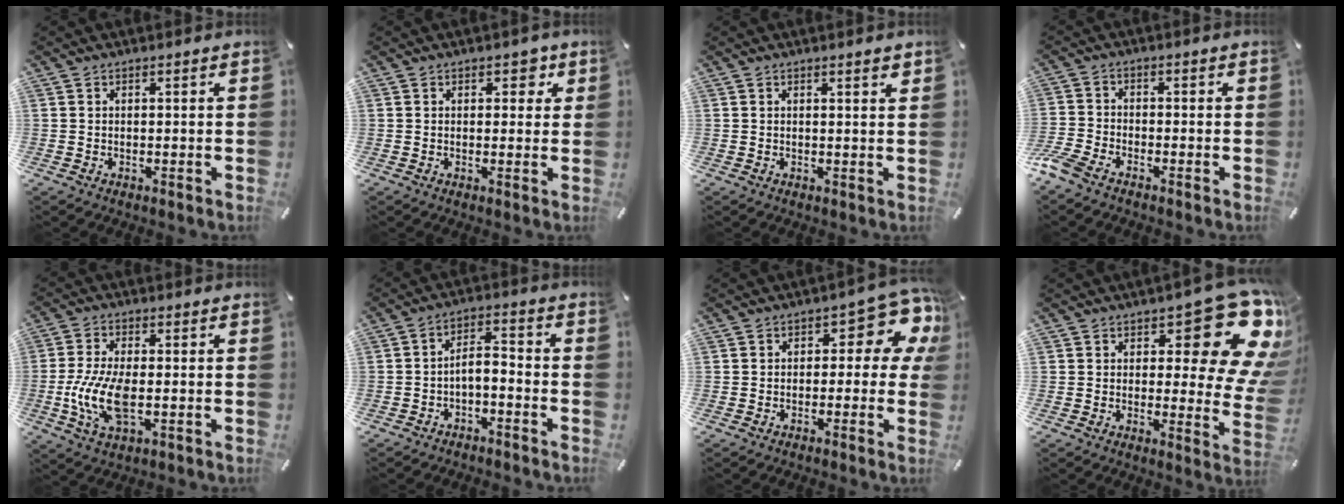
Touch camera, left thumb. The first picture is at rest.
{"total": 3.2, "force": [1.3, 2.2, 2.0], "torque": [-0.013, -0.004, 0.013]}
{"total": 1.2, "force": [0.8, 0.0, 0.8], "torque": [-0.017, -0.002, 0.015]}
{"total": 4.5, "force": [-3.7, 1.7, 2.0], "torque": [-0.064, 0.006, -0.078]}
{"total": 11.0, "force": [-1.8, 5.0, 9.6], "torque": [-0.215, -0.015, -0.033]}
{"total": 4.5, "force": [-3.0, 2.0, 2.6], "torque": [-0.045, 0.016, -0.059]}
{"total": 10.4, "force": [4.3, 5.0, 8.1], "torque": [-0.093, -0.036, 0.070]}
{"total": 18.3, "force": [9.2, 7.3, 14.1], "torque": [-0.161, -0.076, 0.148]}